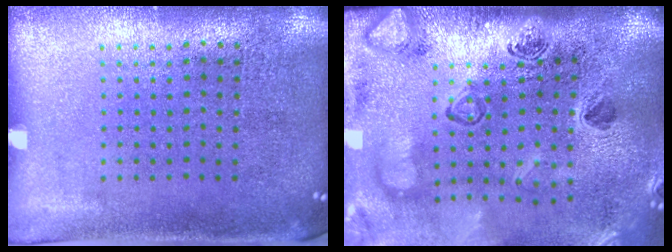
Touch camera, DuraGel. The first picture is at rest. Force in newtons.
{"total": 3.1, "press": 2.6, "slide": 1.8}